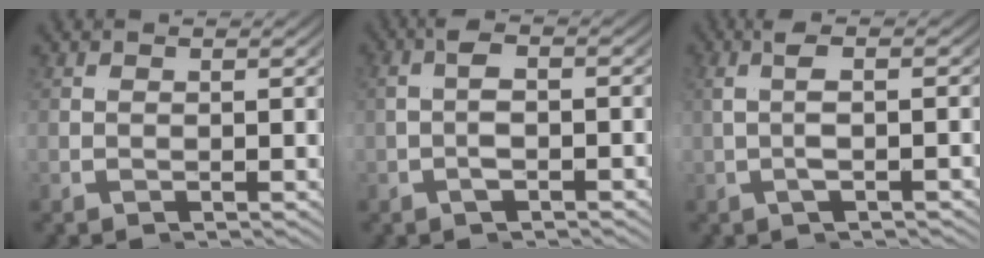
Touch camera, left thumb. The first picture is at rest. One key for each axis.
{"total": 2.2, "fx": -1.0, "fy": 0.6, "fz": 1.8, "tx": -0.035, "ty": 0.003, "tz": -0.027}
{"total": 2.7, "fx": -0.8, "fy": -1.4, "fz": 2.2, "tx": -0.038, "ty": 0.016, "tz": -0.025}